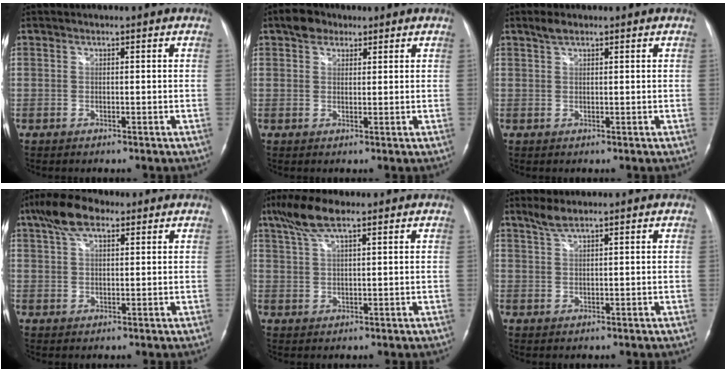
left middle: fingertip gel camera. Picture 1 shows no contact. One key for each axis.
{"total": 3.3, "fx": 2.1, "fy": 2.3, "fz": 1.1, "tx": -0.022, "ty": 0.013, "tz": 0.035}
{"total": 1.8, "fx": 1.4, "fy": 0.6, "fz": 1.0, "tx": -0.021, "ty": 0.008, "tz": 0.027}
{"total": 7.0, "fx": 4.2, "fy": 2.9, "fz": 4.8, "tx": -0.099, "ty": 0.027, "tz": 0.076}
{"total": 6.4, "fx": 4.3, "fy": 1.2, "fz": 4.6, "tx": -0.104, "ty": 0.020, "tz": 0.083}
{"total": 2.3, "fx": 1.9, "fy": 0.1, "fz": 1.3, "tx": -0.034, "ty": 0.008, "tz": 0.042}